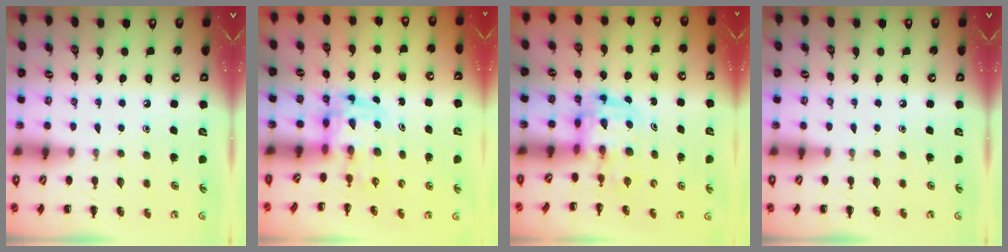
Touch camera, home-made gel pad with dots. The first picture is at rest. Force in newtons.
{"total": 3.6, "press": 3.5, "slide": 0.6}
{"total": 3.2, "press": 3.2, "slide": 0.7}
{"total": 0.0}